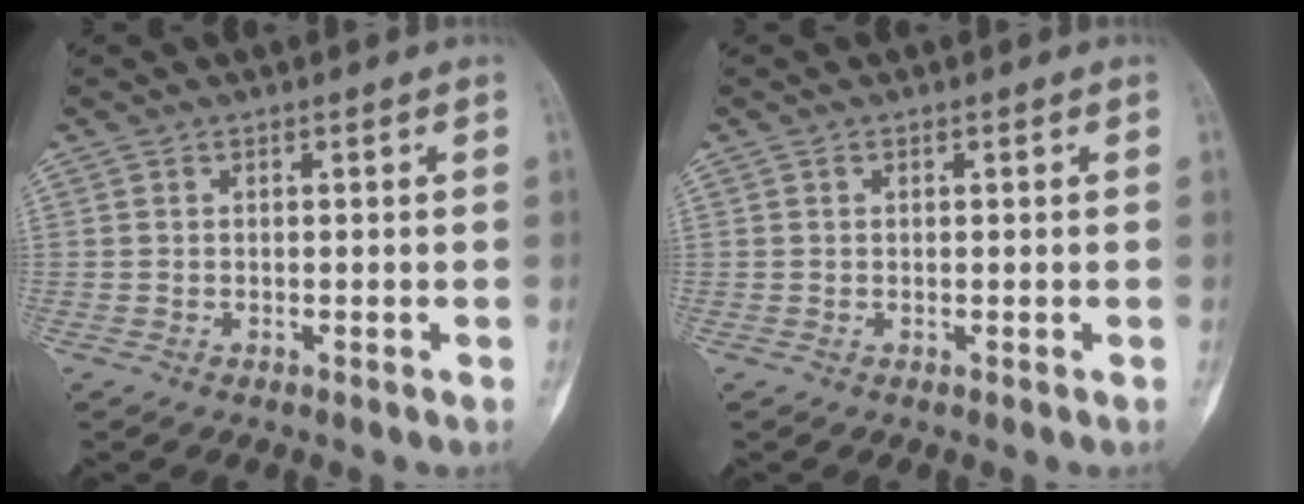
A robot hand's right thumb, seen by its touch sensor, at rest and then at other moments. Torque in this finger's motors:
{"motor_torque": [-0.01, 0.01, 0.10, -0.10, -0.02]}